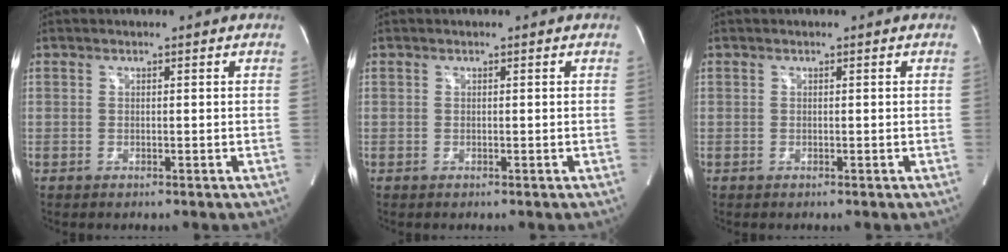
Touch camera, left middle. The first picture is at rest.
{"total": 0.0}
{"total": 0.0}